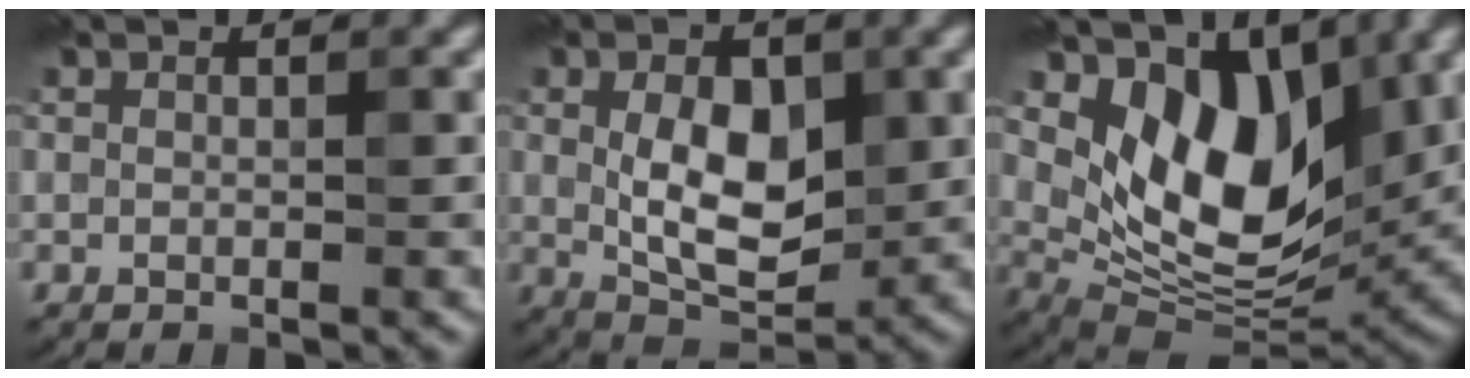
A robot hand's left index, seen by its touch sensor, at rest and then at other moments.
{"total": 6.6, "force": [0.6, 3.9, 5.4], "torque": [-0.095, -0.003, 0.011]}
{"total": 10.1, "force": [3.6, 6.0, 7.2], "torque": [-0.116, -0.023, 0.066]}